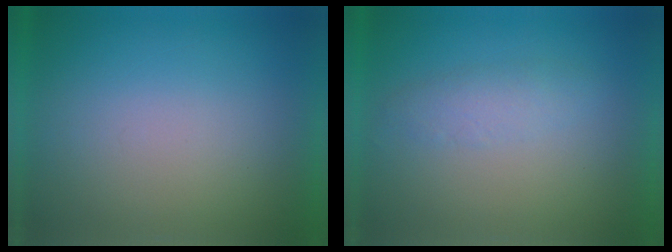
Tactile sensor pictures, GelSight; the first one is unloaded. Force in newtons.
{"total": 2.4}